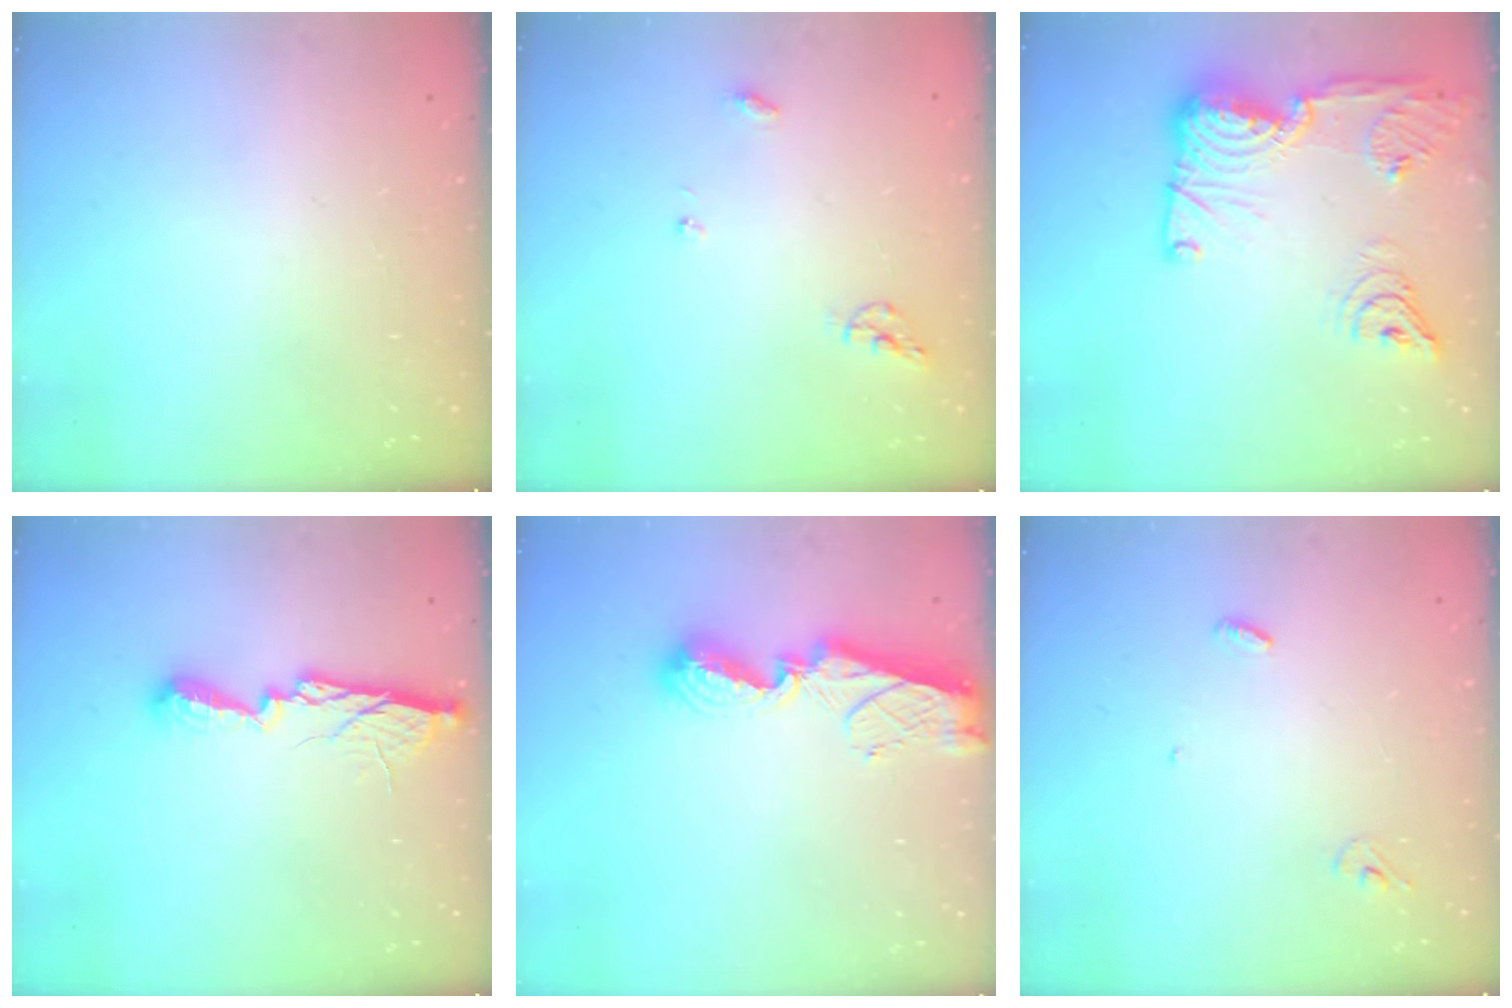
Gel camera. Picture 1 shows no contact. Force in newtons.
{"total": 5.9, "press": 5.9, "slide": 0.6}
{"total": 21.8, "press": 20.6, "slide": 6.9}
{"total": 10.7, "press": 10.7, "slide": 0.3}
{"total": 10.2, "press": 10.1, "slide": 1.1}
{"total": 3.5, "press": 3.5, "slide": 0.3}